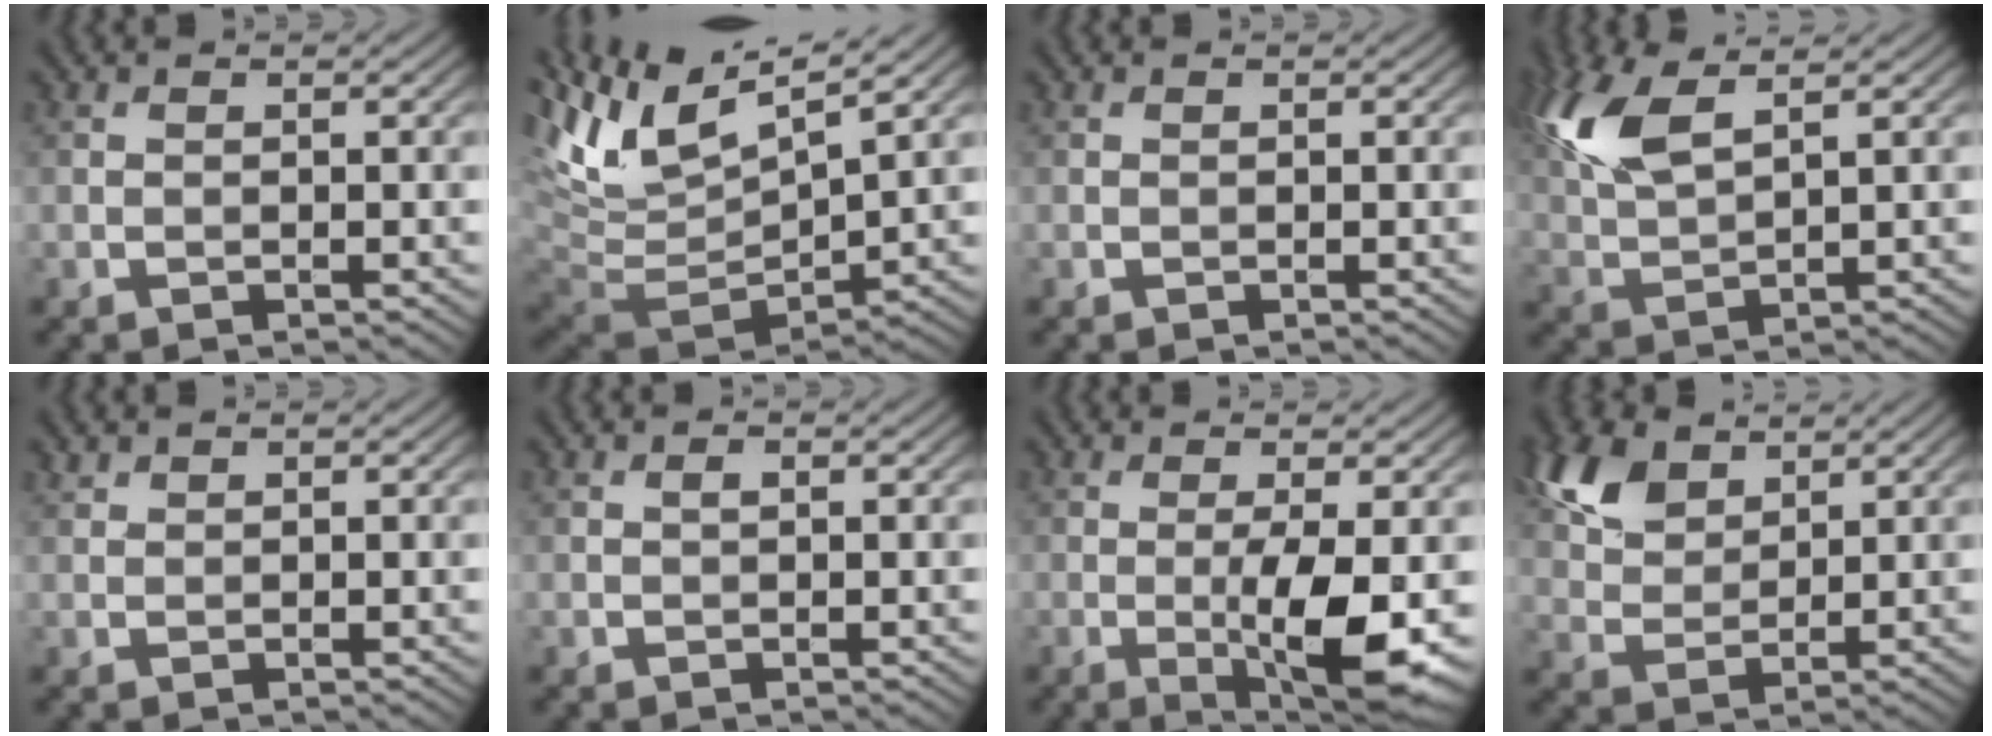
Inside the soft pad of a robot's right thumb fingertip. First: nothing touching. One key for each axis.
{"total": 12.2, "fx": 5.9, "fy": 4.7, "fz": 9.6, "tx": -0.230, "ty": 0.013, "tz": 0.116}
{"total": 0.0}
{"total": 8.7, "fx": 4.2, "fy": 3.2, "fz": 6.9, "tx": -0.178, "ty": 0.018, "tz": 0.086}
{"total": 1.0, "fx": 0.9, "fy": 0.4, "fz": 0.2, "tx": -0.007, "ty": 0.002, "tz": 0.022}
{"total": 0.7, "fx": 0.3, "fy": 0.3, "fz": 0.5, "tx": -0.010, "ty": 0.000, "tz": 0.004}
{"total": 7.2, "fx": -1.3, "fy": 1.3, "fz": 7.0, "tx": -0.123, "ty": -0.004, "tz": -0.020}
{"total": 7.5, "fx": 4.6, "fy": 4.2, "fz": 4.1, "tx": -0.105, "ty": 0.007, "tz": 0.096}